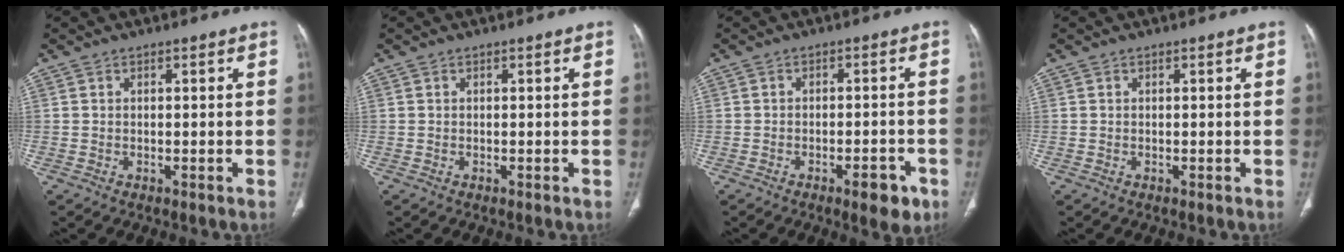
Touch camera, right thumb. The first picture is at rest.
{"total": 0.0}
{"total": 5.8, "force": [-3.1, 2.2, 4.3], "torque": [-0.043, 0.011, -0.038]}
{"total": 0.0}